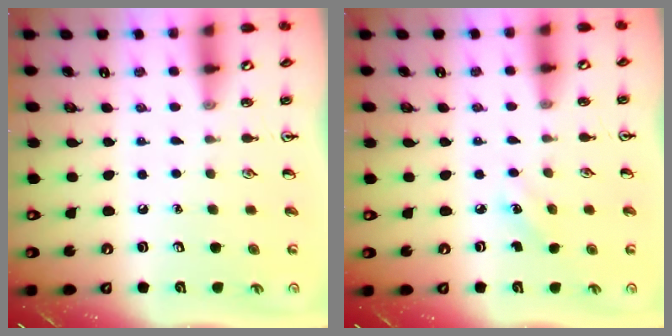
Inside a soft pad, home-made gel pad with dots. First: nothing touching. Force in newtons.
{"total": 1.9, "press": 1.7, "slide": 0.7}